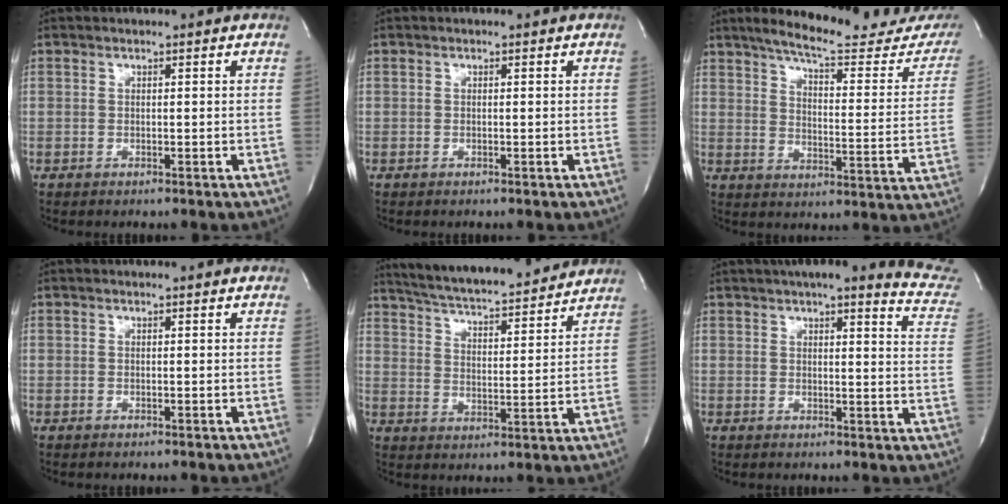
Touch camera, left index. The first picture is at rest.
{"total": 0.0}
{"total": 21.2, "force": [18.8, 3.8, 9.0], "torque": [-0.116, -0.050, 0.229]}
{"total": 2.0, "force": [1.9, 0.1, 0.4], "torque": [-0.012, 0.013, 0.018]}
{"total": 19.5, "force": [18.0, 2.2, 7.2], "torque": [-0.123, 0.005, 0.258]}
{"total": 17.7, "force": [16.3, 1.8, 6.7], "torque": [-0.073, -0.054, 0.168]}